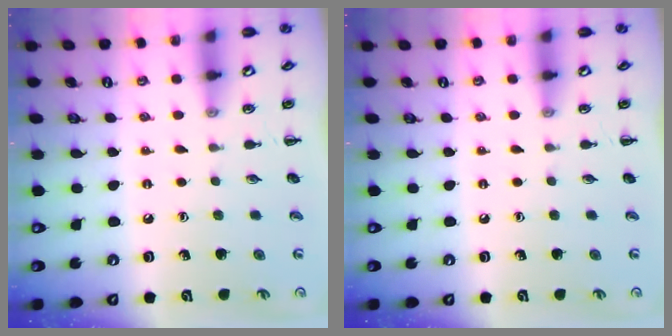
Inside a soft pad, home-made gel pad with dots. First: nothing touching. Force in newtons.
{"total": 0.0}